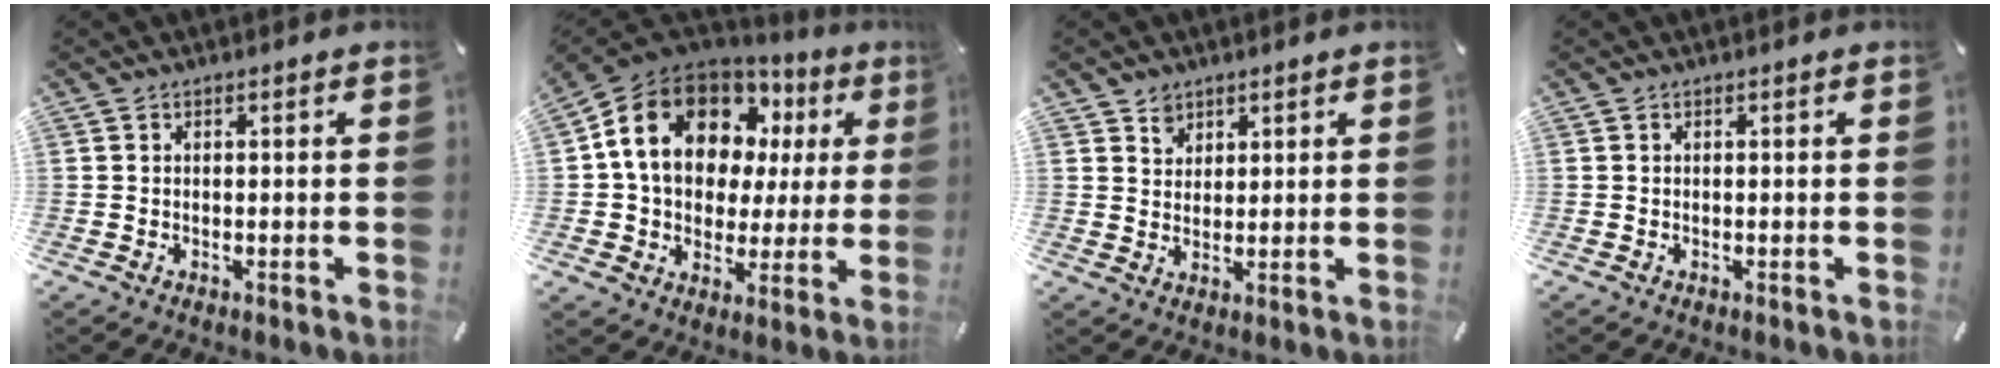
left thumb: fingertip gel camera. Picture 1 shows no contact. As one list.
[{"total": 16.3, "force": [6.9, 12.3, 8.3], "torque": [-0.160, -0.033, 0.126]}, {"total": 3.5, "force": [2.0, 2.9, 0.0], "torque": [0.015, -0.005, 0.035]}, {"total": 0.0}]